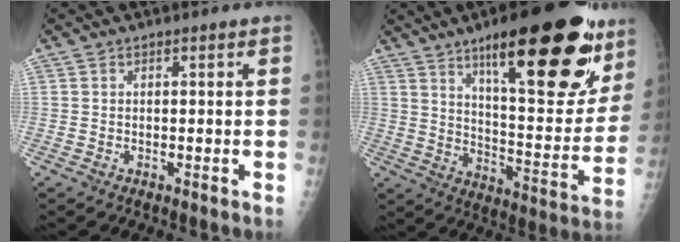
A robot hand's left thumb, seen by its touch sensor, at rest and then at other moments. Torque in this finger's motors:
{"motor_torque": [2.60, 2.21, 1.56, -1.21, 0.36]}